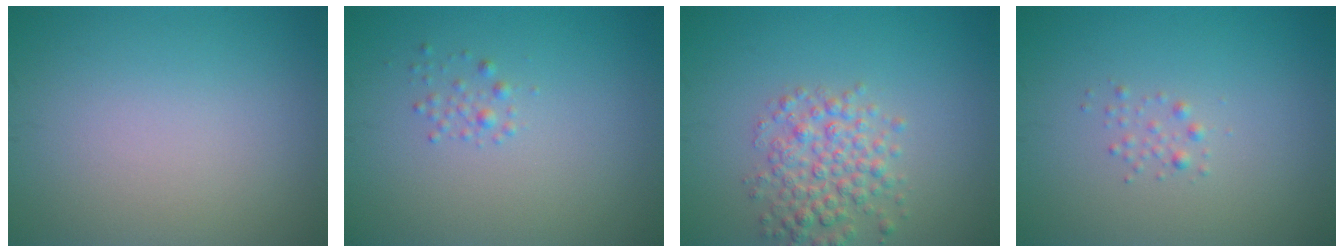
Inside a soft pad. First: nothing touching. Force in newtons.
{"total": 0.9, "press": 0.9, "slide": 0.1}
{"total": 3.8, "press": 3.8, "slide": 0.1}
{"total": 0.8, "press": 0.8, "slide": 0.1}